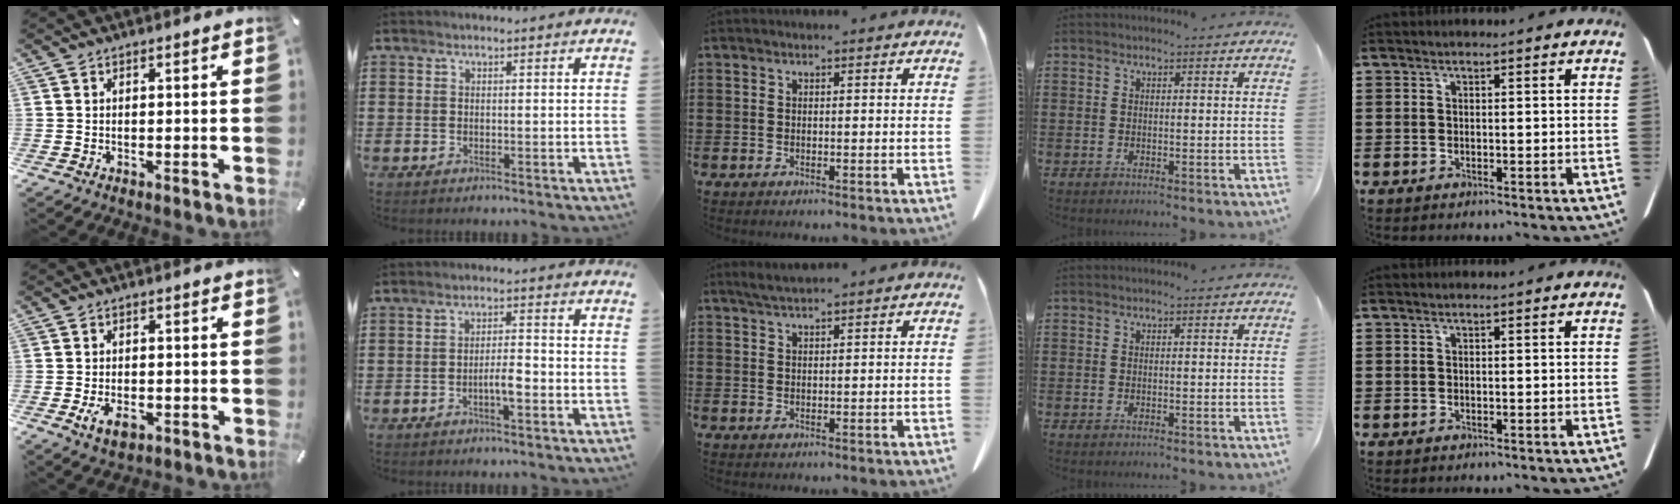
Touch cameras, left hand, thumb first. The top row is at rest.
{"thumb": {"total": 4.2, "force": [-1.6, 2.5, 3.0], "torque": [-0.068, 0.002, -0.031]}, "index": {"total": 3.8, "force": [-1.4, 1.0, 3.4], "torque": [-0.061, 0.009, -0.027]}, "middle": {"total": 1.9, "force": [1.6, 0.0, 0.9], "torque": [-0.021, 0.000, 0.032]}}